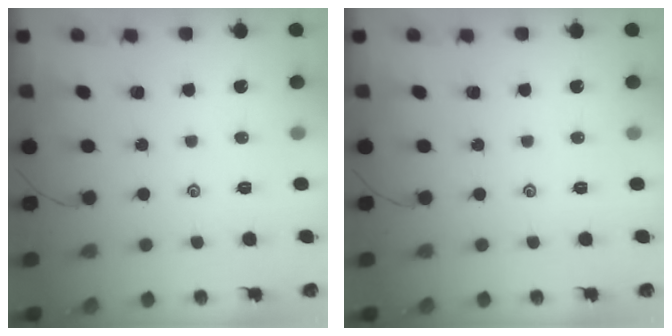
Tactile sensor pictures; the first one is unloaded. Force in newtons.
{"total": 0.0}